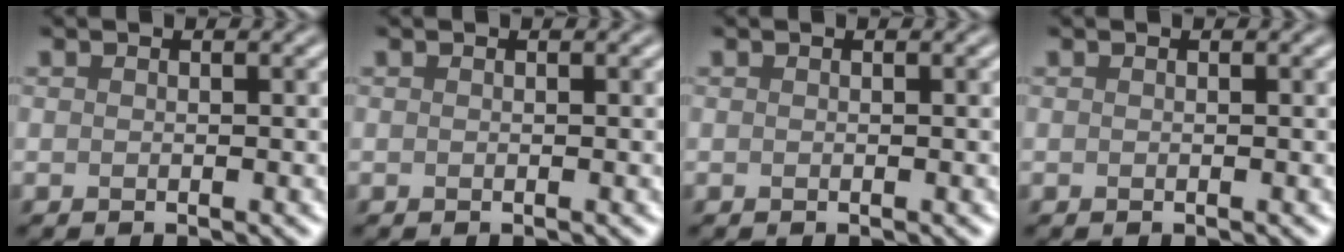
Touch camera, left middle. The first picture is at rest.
{"total": 0.0}
{"total": 0.0}
{"total": 0.0}